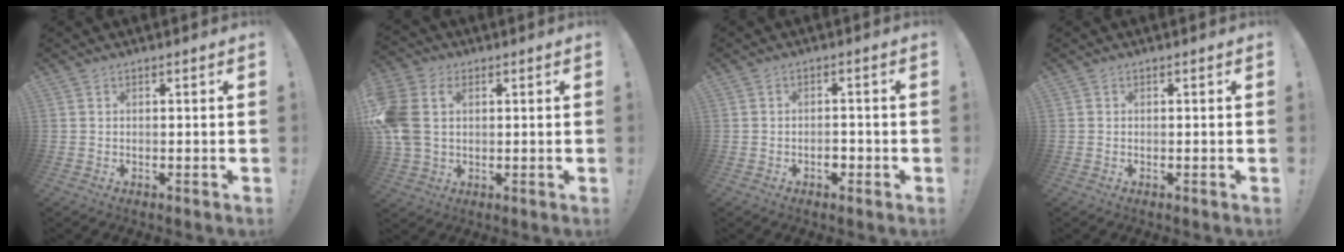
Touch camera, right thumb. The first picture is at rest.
{"total": 11.4, "force": [2.0, 8.4, 7.4], "torque": [-0.181, 0.000, 0.041]}
{"total": 2.9, "force": [-1.6, 1.8, 1.6], "torque": [-0.024, 0.004, -0.028]}
{"total": 0.0}